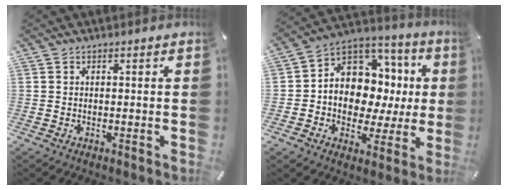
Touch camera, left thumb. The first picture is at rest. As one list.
[{"total": 12.2, "force": [1.8, 10.6, 5.7], "torque": [-0.089, -0.028, 0.045]}]